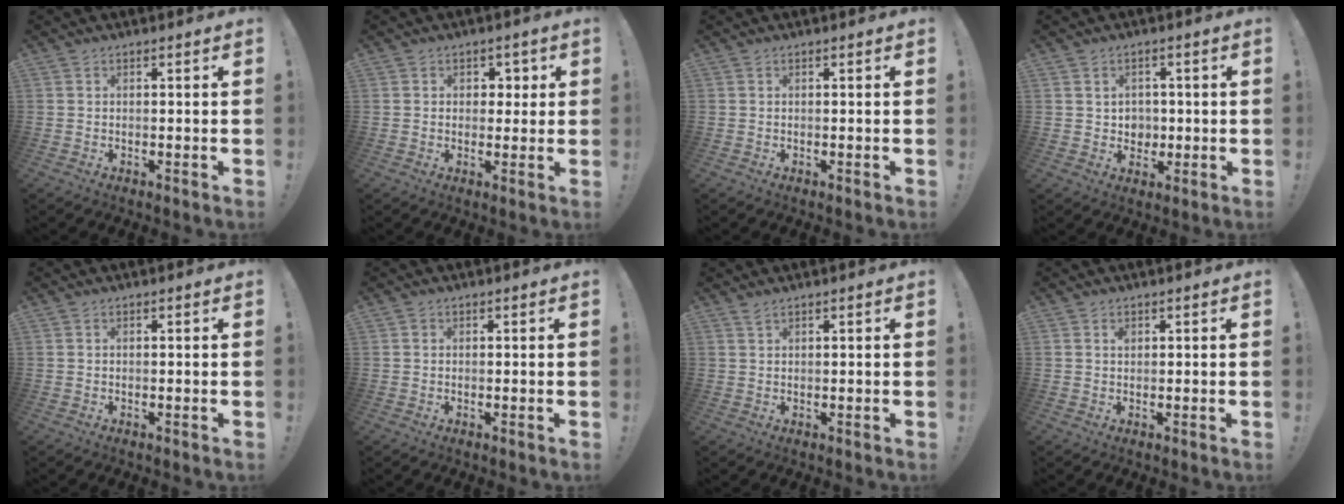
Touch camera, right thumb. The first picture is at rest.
{"total": 4.3, "force": [1.1, 3.9, 1.2], "torque": [0.001, -0.005, 0.014]}
{"total": 0.0}
{"total": 5.0, "force": [1.4, 4.7, 1.1], "torque": [-0.007, -0.014, 0.025]}
{"total": 0.0}
{"total": 0.7, "force": [0.1, 0.7, 0.0], "torque": [0.006, 0.002, 0.001]}
{"total": 1.2, "force": [0.9, 0.1, 0.7], "torque": [-0.010, -0.003, 0.016]}
{"total": 0.7, "force": [0.3, 0.5, 0.4], "torque": [-0.003, 0.000, 0.005]}